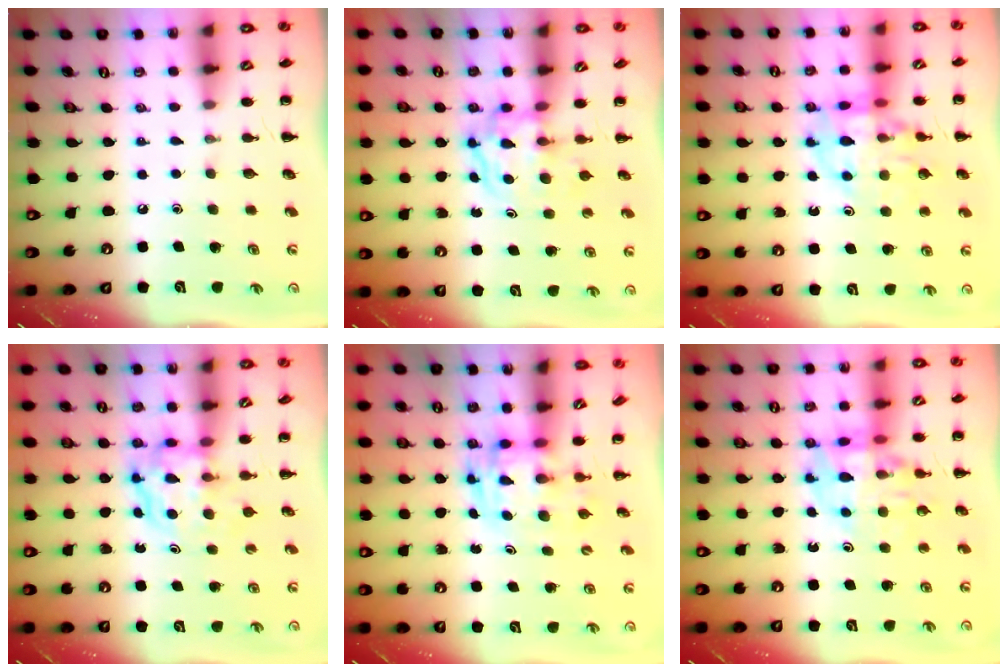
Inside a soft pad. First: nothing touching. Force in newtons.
{"total": 3.8, "press": 3.8, "slide": 0.4}
{"total": 13.6, "press": 13.4, "slide": 2.5}
{"total": 3.9, "press": 3.9, "slide": 0.4}
{"total": 2.9, "press": 2.8, "slide": 0.5}
{"total": 13.6, "press": 13.2, "slide": 3.1}